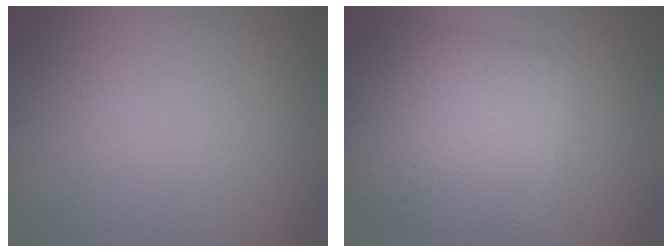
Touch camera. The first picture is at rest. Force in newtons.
{"total": 7.1, "press": 7.1, "slide": 0.5}